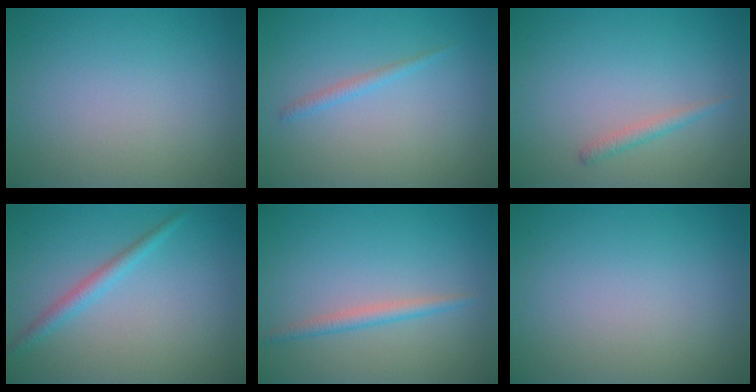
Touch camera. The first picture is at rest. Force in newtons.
{"total": 1.0, "press": 1.0, "slide": 0.1}
{"total": 1.1, "press": 1.1, "slide": 0.0}
{"total": 1.8, "press": 1.8, "slide": 0.1}
{"total": 1.7, "press": 1.7, "slide": 0.0}
{"total": 0.0}